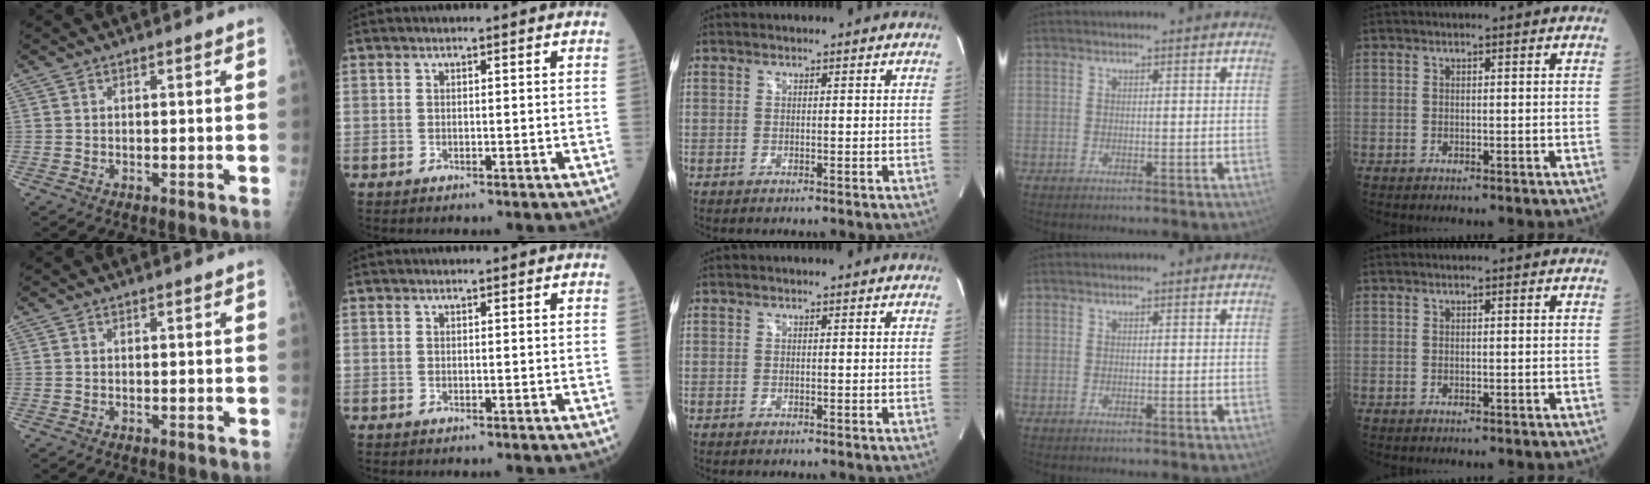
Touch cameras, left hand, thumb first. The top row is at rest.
{}